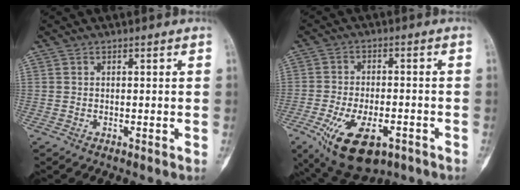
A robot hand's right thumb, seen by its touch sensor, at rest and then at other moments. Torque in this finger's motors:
{"motor_torque": [0.34, 0.57, 0.48, 0.34, 0.16]}